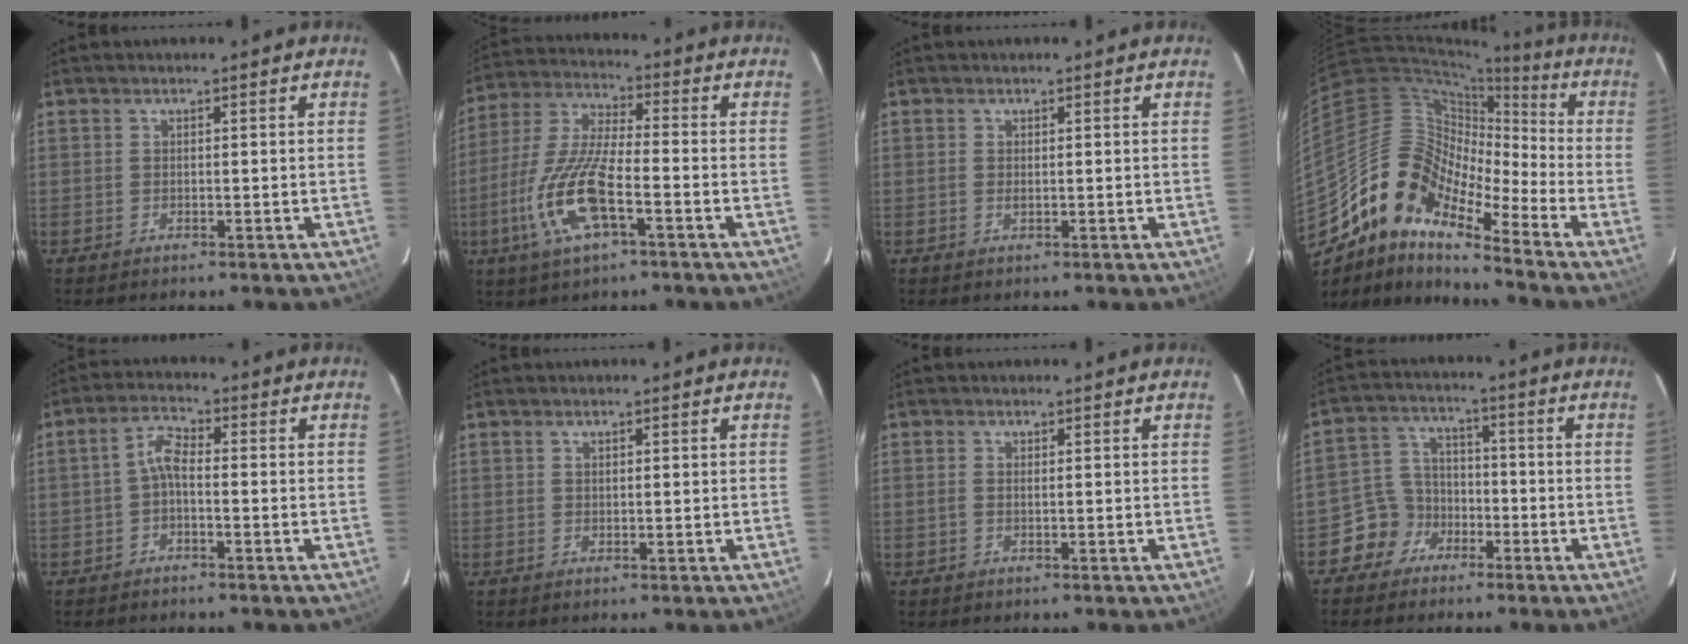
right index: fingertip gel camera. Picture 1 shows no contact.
{"total": 14.5, "force": [-5.5, 3.9, 12.9], "torque": [-0.282, -0.010, -0.110]}
{"total": 0.6, "force": [0.1, 0.1, 0.6], "torque": [-0.012, 0.000, 0.001]}
{"total": 13.6, "force": [-10.2, 4.7, 7.7], "torque": [-0.111, 0.014, -0.213]}
{"total": 3.3, "force": [-1.1, 1.3, 2.8], "torque": [-0.062, 0.013, -0.025]}
{"total": 0.8, "force": [0.4, 0.3, 0.6], "torque": [-0.010, 0.002, 0.008]}
{"total": 0.6, "force": [0.1, 0.0, 0.6], "torque": [-0.015, 0.000, -0.001]}
{"total": 6.9, "force": [-4.1, 5.5, 0.5], "torque": [-0.019, 0.034, -0.078]}